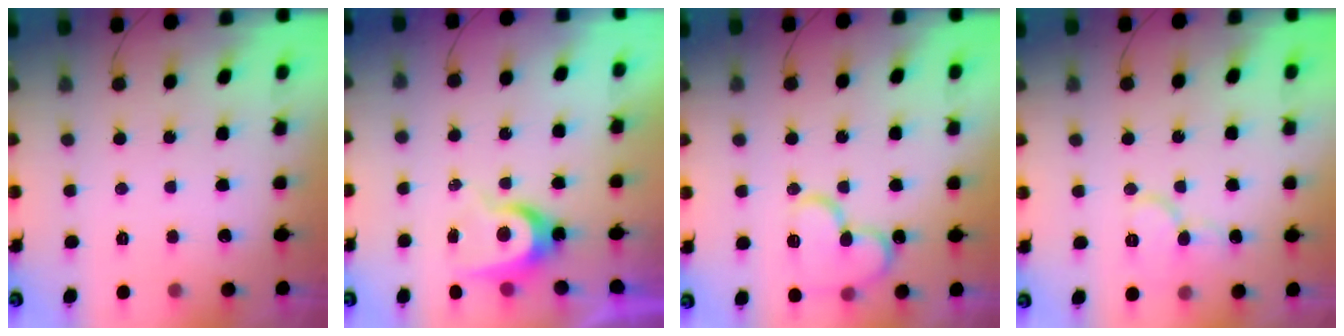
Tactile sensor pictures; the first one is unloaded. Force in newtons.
{"total": 7.2, "press": 7.2, "slide": 0.5}
{"total": 13.1, "press": 13.1, "slide": 1.2}
{"total": 8.0, "press": 8.0, "slide": 0.9}